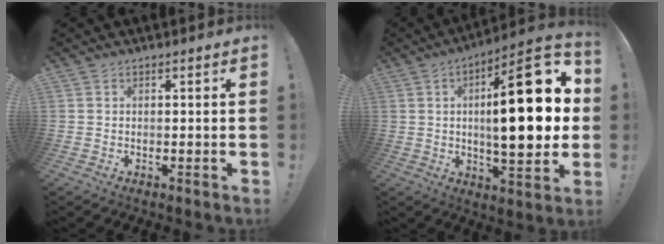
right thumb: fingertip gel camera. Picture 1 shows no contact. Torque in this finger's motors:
{"motor_torque": [1.71, 3.29, 1.45, 1.16, 0.33]}